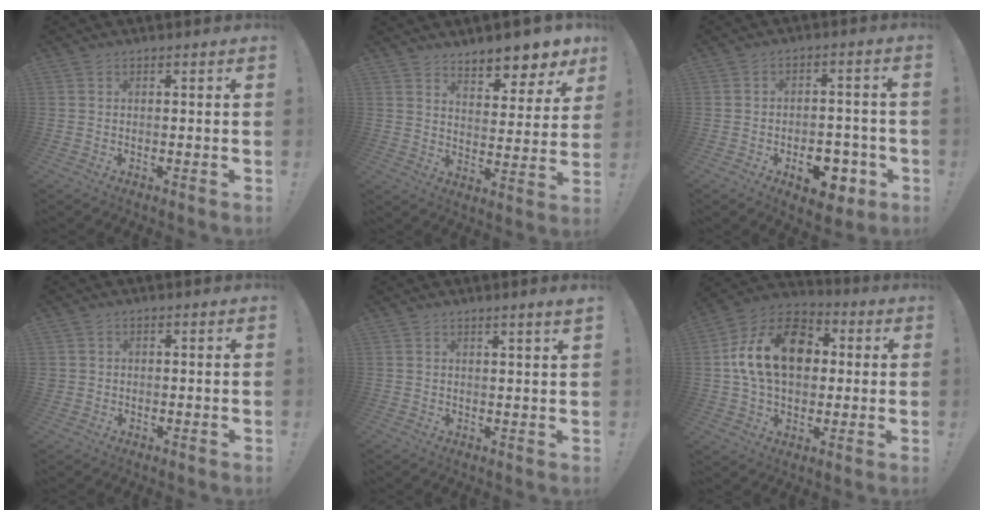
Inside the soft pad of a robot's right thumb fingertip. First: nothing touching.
{"total": 8.5, "force": [7.6, 2.4, 3.1], "torque": [-0.026, -0.074, 0.133]}
{"total": 10.8, "force": [-5.5, 6.5, 6.6], "torque": [-0.057, 0.044, -0.085]}
{"total": 1.4, "force": [0.3, 1.3, 0.1], "torque": [0.006, -0.002, 0.005]}
{"total": 2.6, "force": [1.9, -0.7, 1.7], "torque": [-0.017, -0.016, 0.027]}
{"total": 19.9, "force": [3.7, 14.2, 13.4], "torque": [-0.209, 0.010, 0.071]}